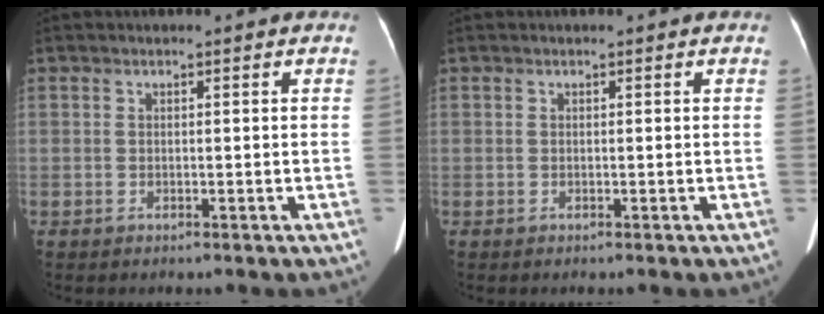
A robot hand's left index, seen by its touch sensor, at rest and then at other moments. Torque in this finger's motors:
{"motor_torque": [0.02, 0.01, 0.00, 0.00]}